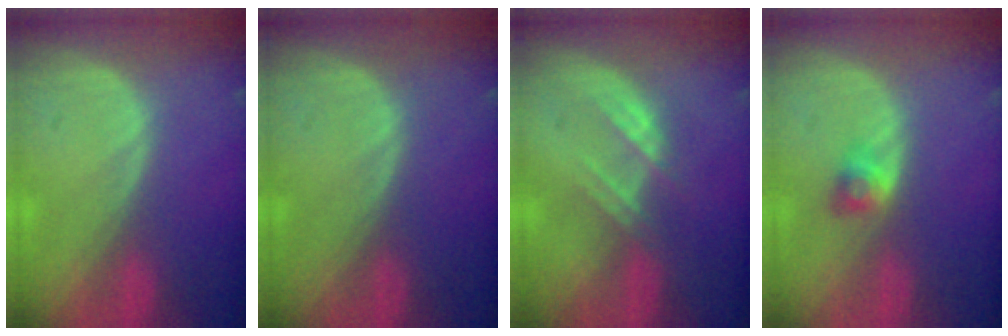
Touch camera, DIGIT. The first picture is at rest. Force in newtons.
{"total": 0.0}
{"total": 3.0, "press": 3.0, "slide": 0.3}
{"total": 2.7, "press": 2.4, "slide": 1.1}